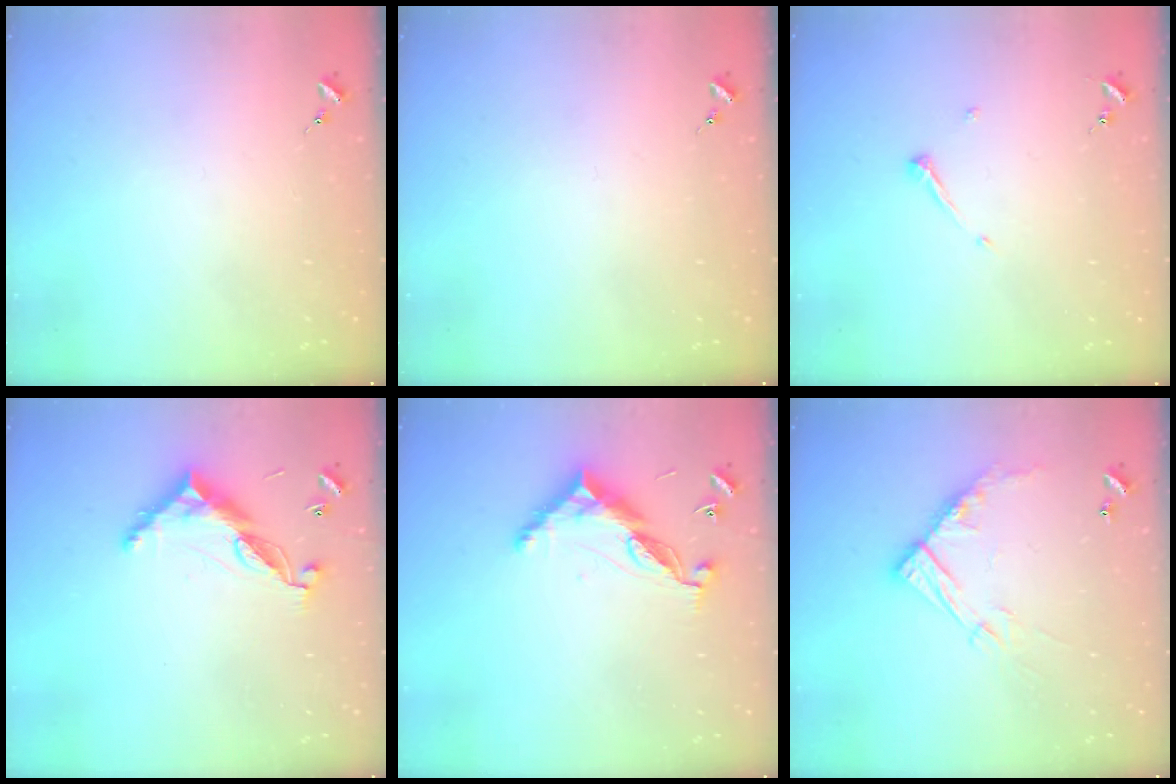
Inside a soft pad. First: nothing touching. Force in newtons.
{"total": 0.0}
{"total": 5.3, "press": 5.3, "slide": 0.4}
{"total": 11.0, "press": 10.9, "slide": 0.8}
{"total": 10.1, "press": 10.1, "slide": 0.4}
{"total": 15.4, "press": 15.3, "slide": 1.3}